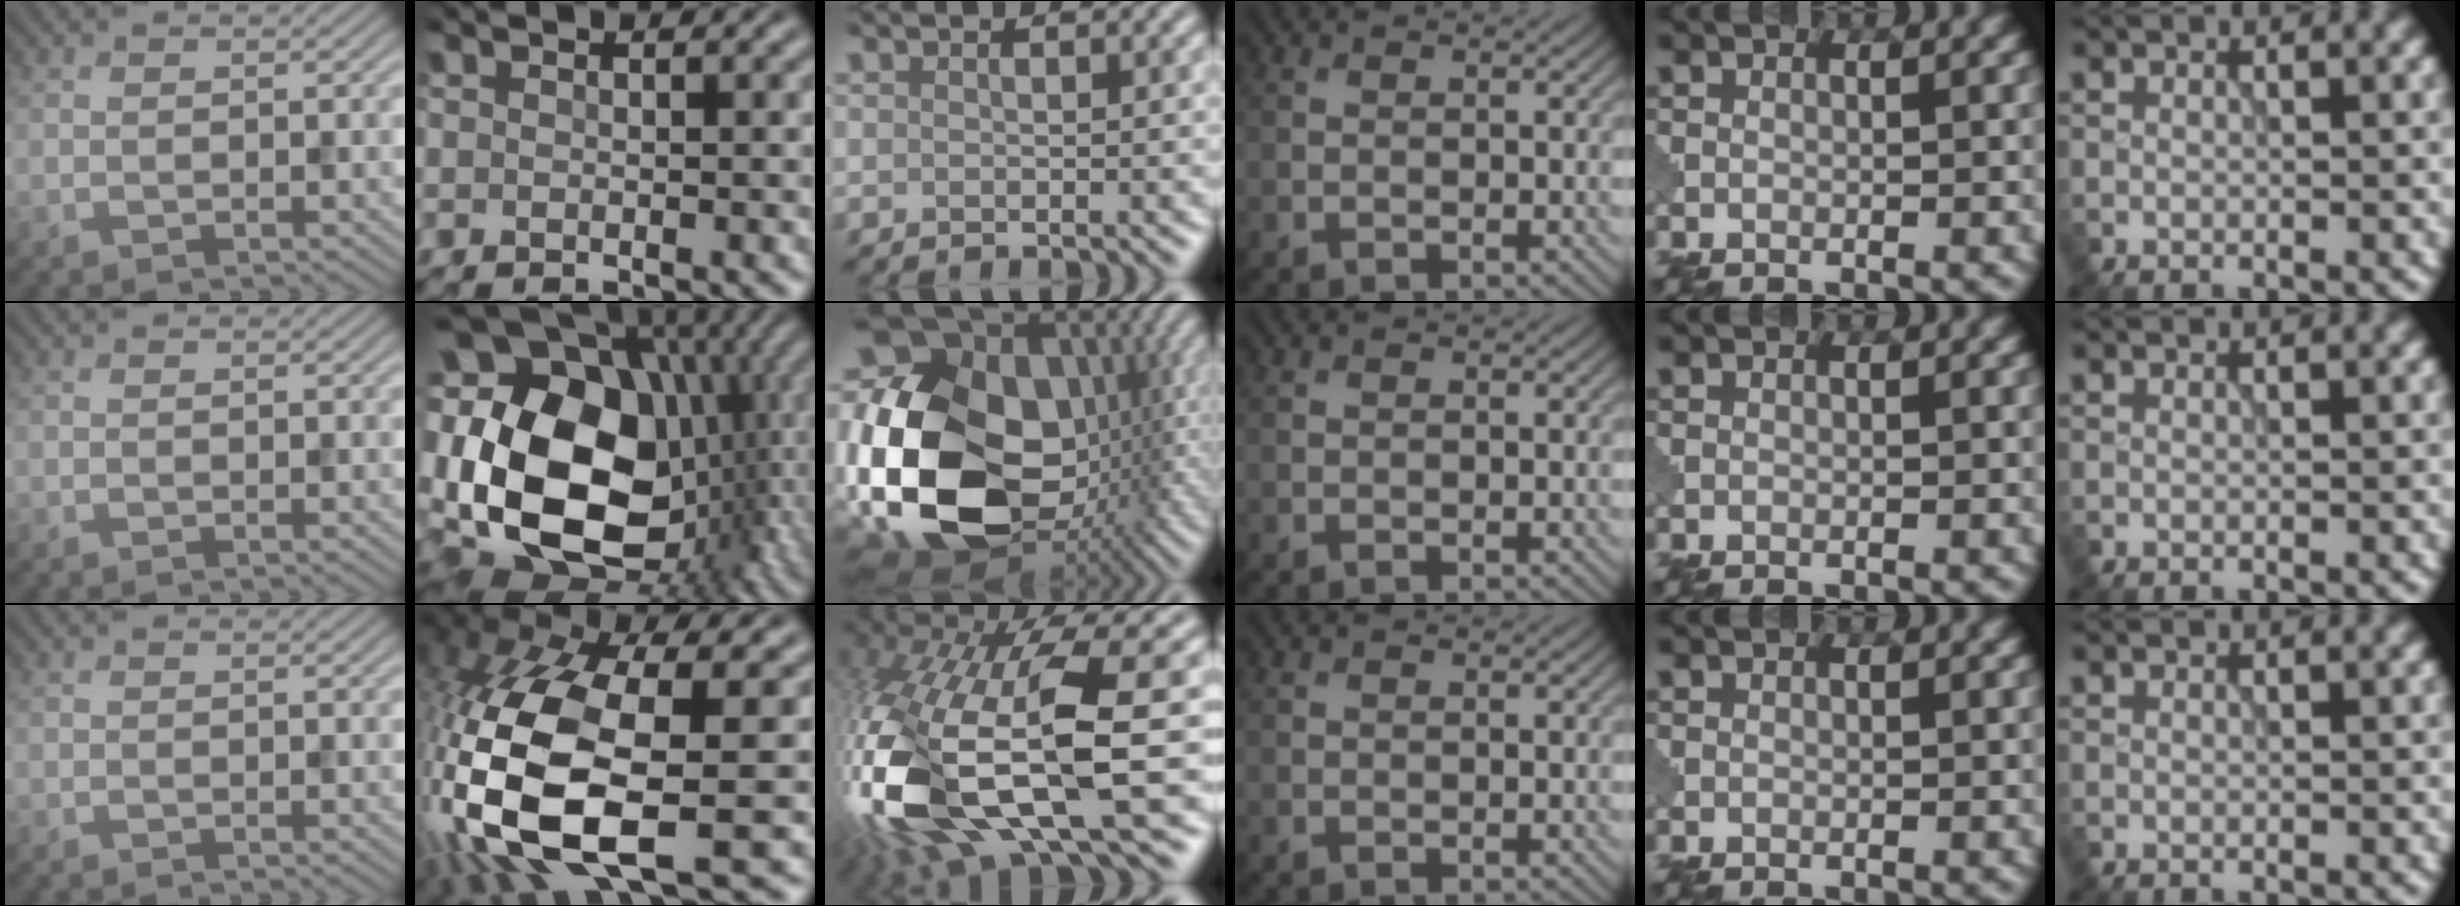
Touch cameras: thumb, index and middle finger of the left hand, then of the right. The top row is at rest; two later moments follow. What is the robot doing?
{"motion": "disassemble", "object": "puzzle pieces"}